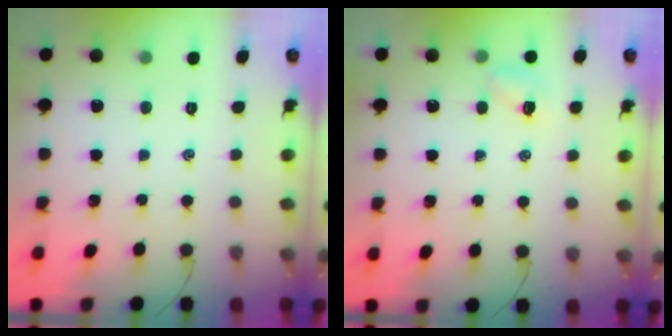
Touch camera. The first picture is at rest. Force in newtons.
{"total": 5.3, "press": 5.1, "slide": 1.3}